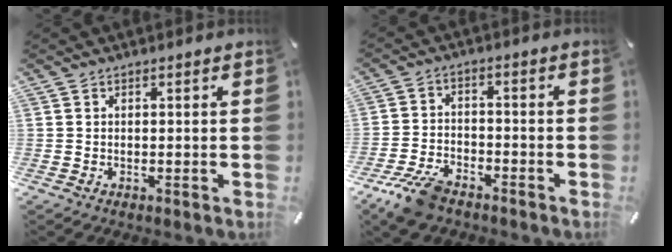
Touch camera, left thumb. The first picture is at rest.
{"total": 8.7, "force": [-6.3, 4.0, 4.4], "torque": [-0.095, 0.026, -0.121]}